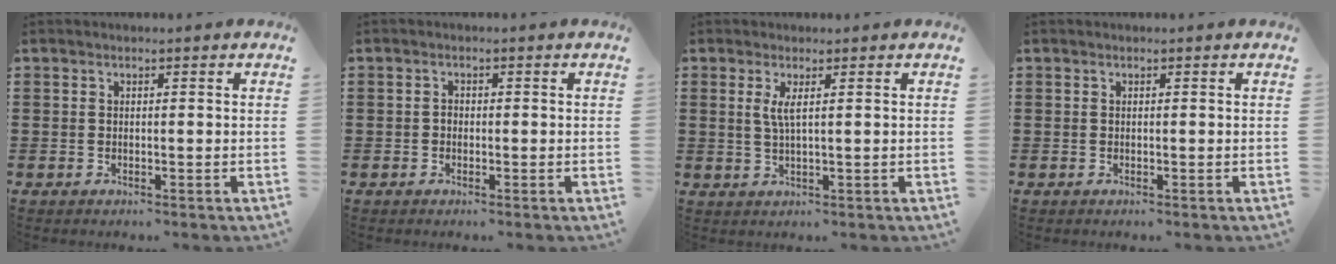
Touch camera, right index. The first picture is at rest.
{"total": 0.9, "force": [-0.4, 0.7, 0.5], "torque": [-0.012, 0.000, -0.007]}
{"total": 2.6, "force": [0.7, 0.1, 2.5], "torque": [-0.053, -0.001, 0.011]}
{"total": 0.0}